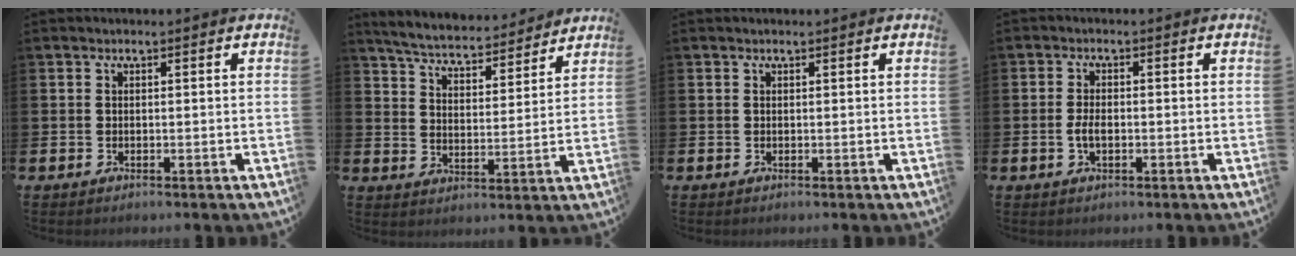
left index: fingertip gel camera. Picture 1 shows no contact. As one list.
[{"total": 5.5, "force": [5.4, 0.9, 0.8], "torque": [-0.039, -0.041, 0.090]}, {"total": 0.0}, {"total": 2.4, "force": [-0.4, 1.2, 2.0], "torque": [-0.037, 0.003, -0.009]}]